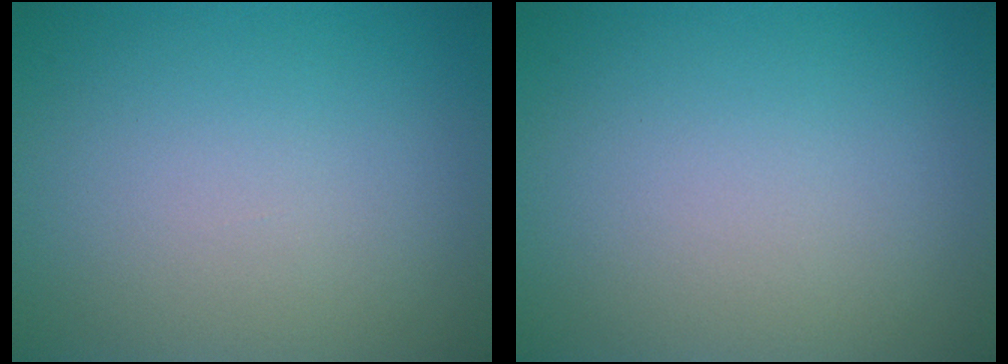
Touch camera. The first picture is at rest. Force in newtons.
{"total": 0.0}